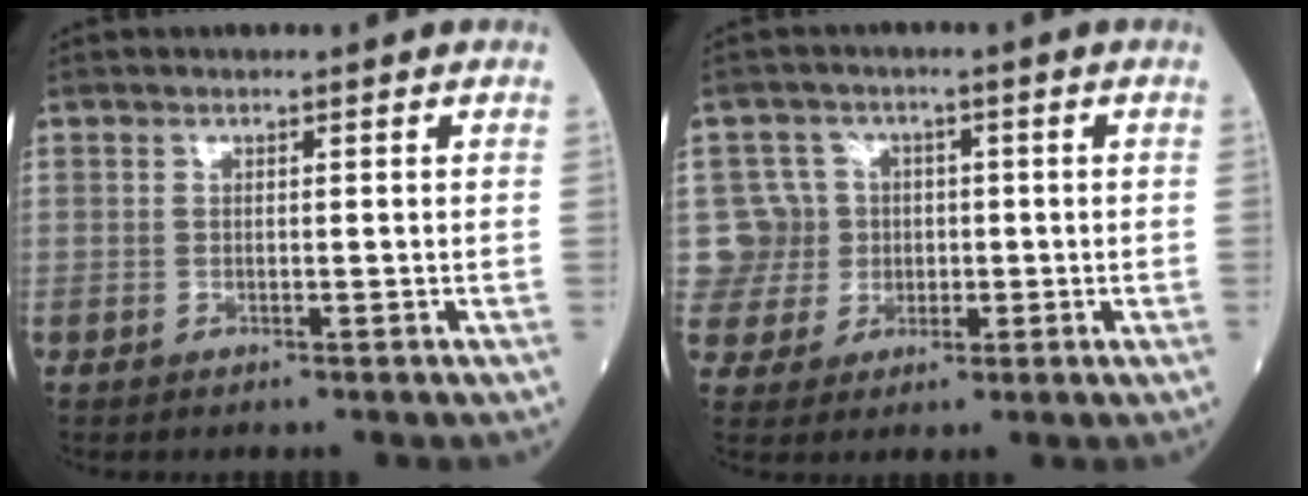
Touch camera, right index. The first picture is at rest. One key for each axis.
{"total": 6.6, "fx": 0.6, "fy": 6.6, "fz": -0.1, "tx": 0.012, "ty": 0.019, "tz": 0.015}